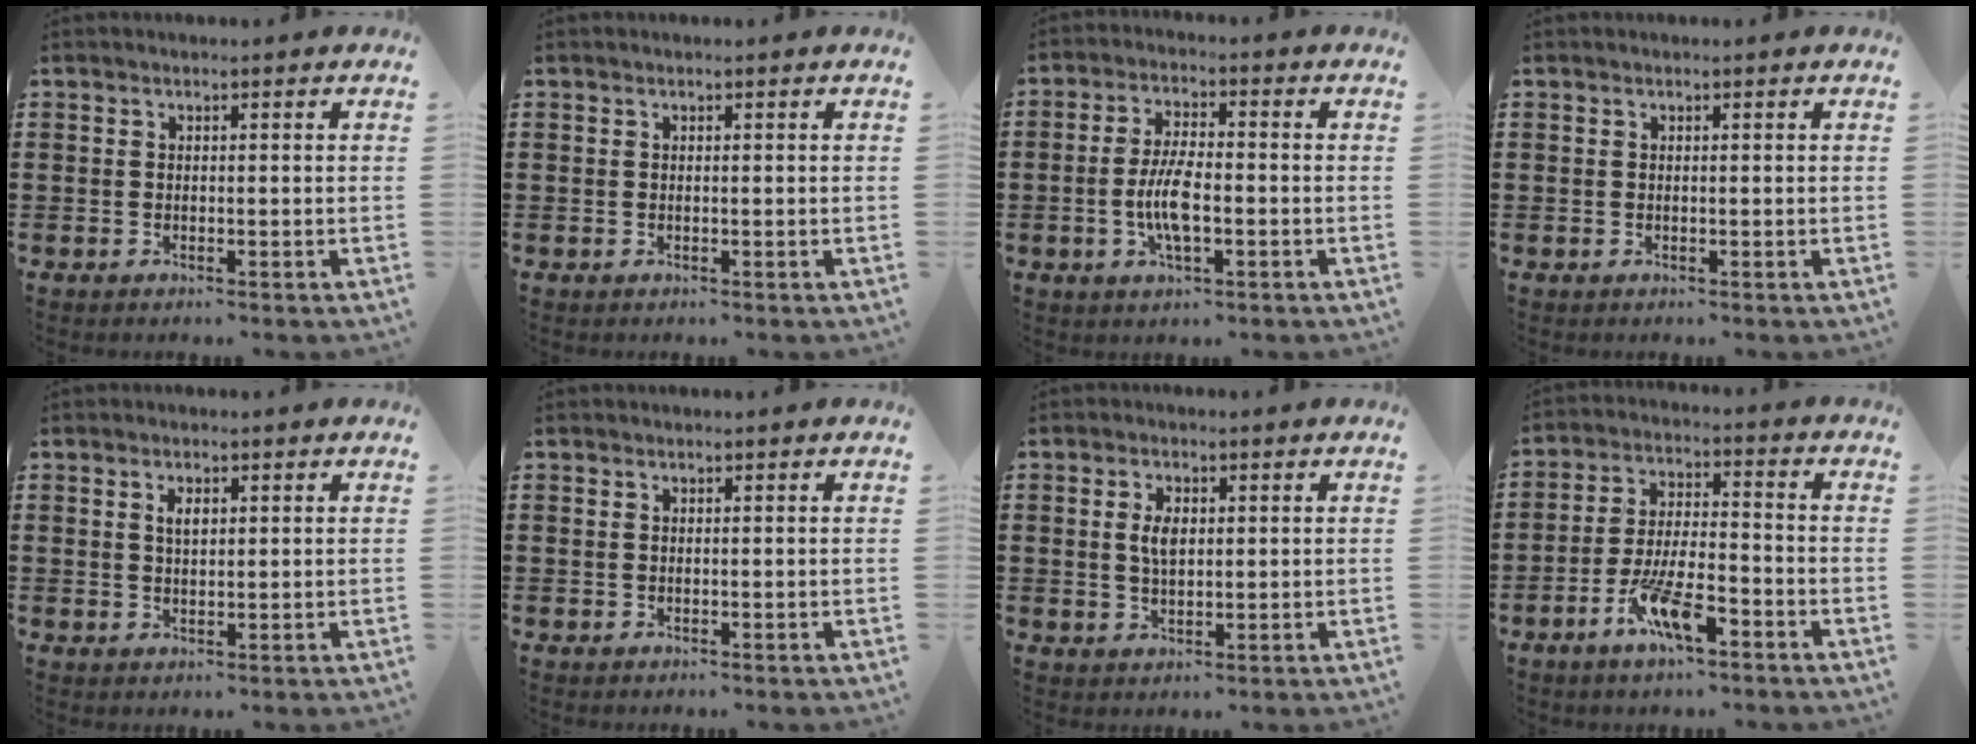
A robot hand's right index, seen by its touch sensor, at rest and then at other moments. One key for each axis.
{"total": 0.0}
{"total": 6.6, "fx": -1.5, "fy": 2.0, "fz": 6.1, "tx": -0.141, "ty": -0.009, "tz": -0.036}
{"total": 0.0}
{"total": 1.7, "fx": 0.7, "fy": 0.7, "fz": 1.3, "tx": -0.029, "ty": 0.004, "tz": 0.012}
{"total": 0.0}
{"total": 3.3, "fx": 0.6, "fy": 1.7, "fz": 2.8, "tx": -0.058, "ty": 0.008, "tz": 0.009}
{"total": 9.4, "fx": -5.1, "fy": 2.8, "fz": 7.5, "tx": -0.154, "ty": 0.004, "tz": -0.093}